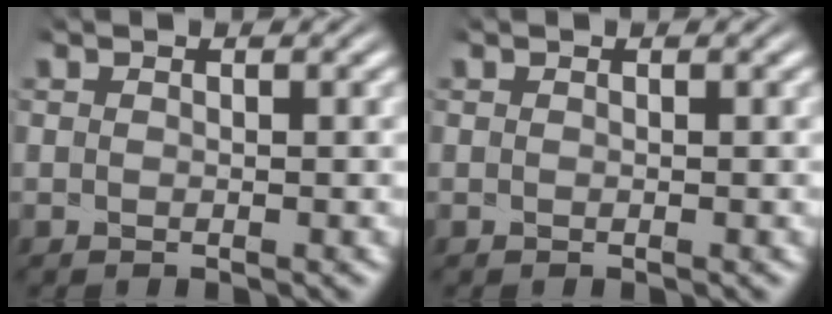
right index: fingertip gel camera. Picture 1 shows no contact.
{"total": 0.0}